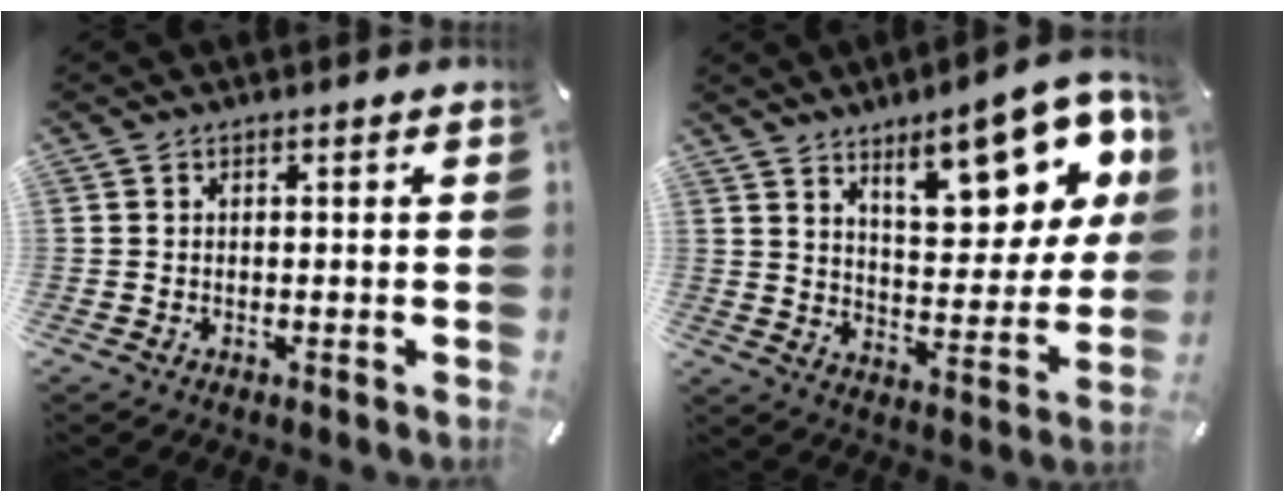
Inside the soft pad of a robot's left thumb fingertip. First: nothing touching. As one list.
[{"total": 19.1, "force": [10.9, 7.9, 13.7], "torque": [-0.169, -0.072, 0.174]}]